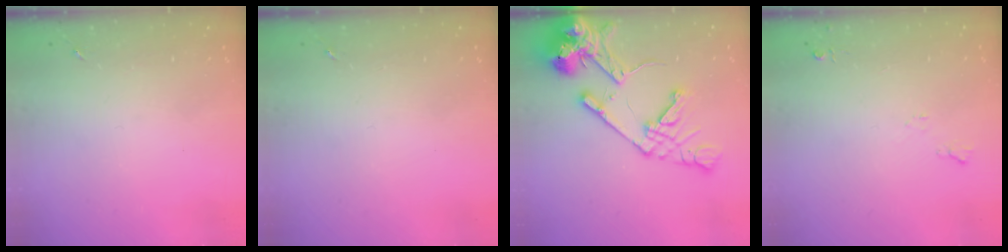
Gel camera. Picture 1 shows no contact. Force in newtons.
{"total": 0.0}
{"total": 18.1, "press": 17.9, "slide": 2.8}
{"total": 4.9, "press": 4.8, "slide": 0.9}